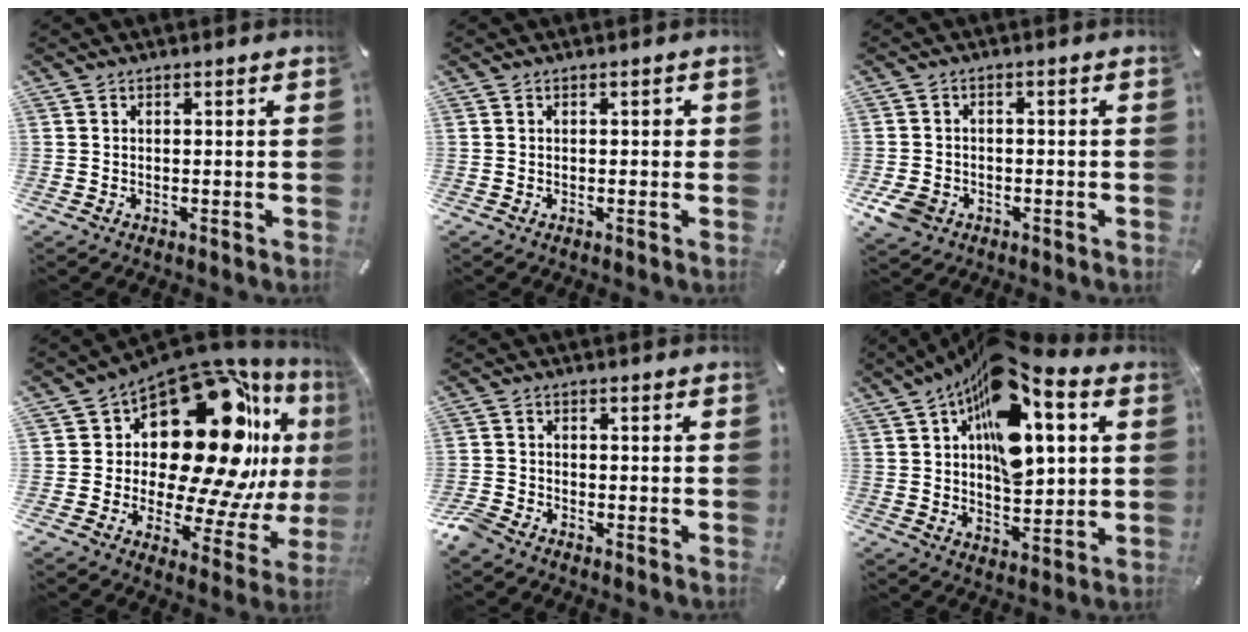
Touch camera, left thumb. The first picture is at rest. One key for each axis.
{"total": 1.1, "fx": 0.1, "fy": 0.7, "fz": 0.8, "tx": -0.007, "ty": 0.003, "tz": -0.003}
{"total": 5.1, "fx": -2.3, "fy": 4.0, "fz": 2.1, "tx": -0.059, "ty": 0.006, "tz": -0.046}
{"total": 27.0, "fx": 10.0, "fy": 14.5, "fz": 20.4, "tx": -0.289, "ty": -0.102, "tz": 0.181}
{"total": 3.0, "fx": -2.5, "fy": 1.3, "fz": 1.0, "tx": -0.036, "ty": 0.006, "tz": -0.054}
{"total": 20.5, "fx": 8.5, "fy": 11.4, "fz": 14.8, "tx": -0.228, "ty": -0.038, "tz": 0.144}